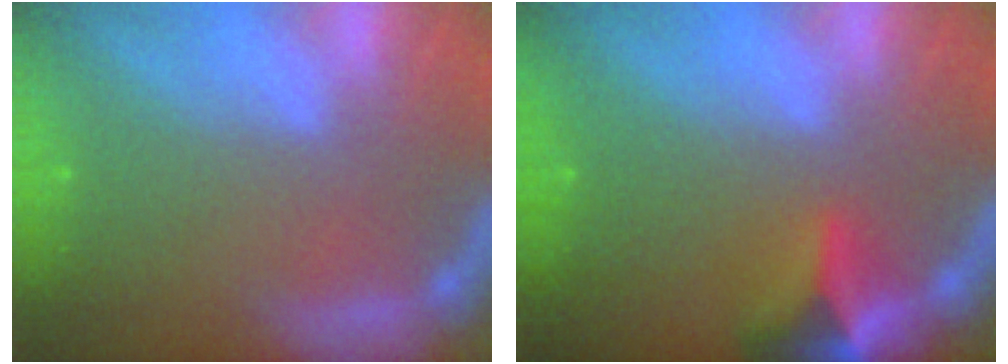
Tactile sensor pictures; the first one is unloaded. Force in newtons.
{"total": 4.5}